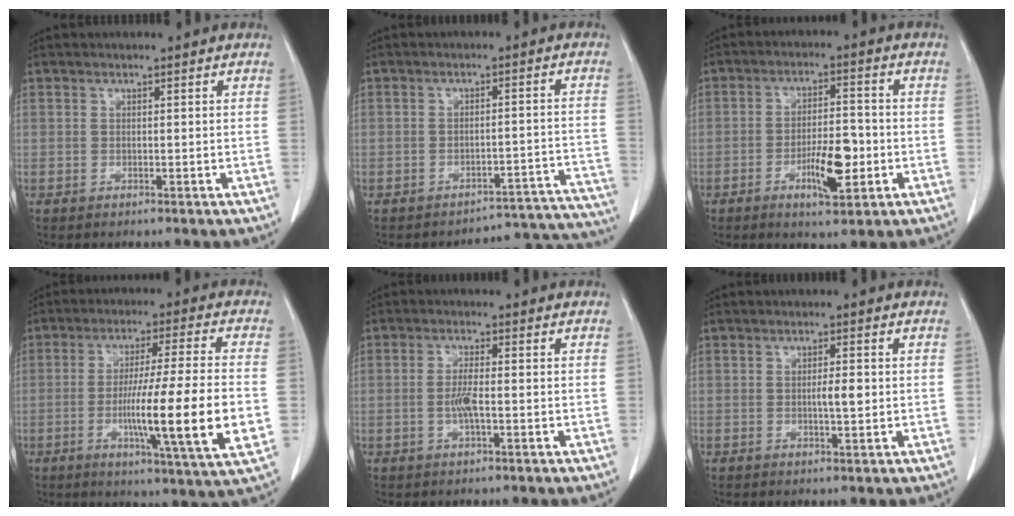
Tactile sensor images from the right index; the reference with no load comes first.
{"total": 12.2, "force": [-12.0, 2.1, -1.4], "torque": [0.048, 0.057, -0.136]}
{"total": 7.7, "force": [-2.6, 2.2, 6.9], "torque": [-0.121, 0.000, -0.040]}
{"total": 16.6, "force": [-3.3, -0.6, 16.3], "torque": [-0.264, -0.017, -0.058]}
{"total": 3.2, "force": [-0.7, 0.3, 3.1], "torque": [-0.069, -0.003, -0.014]}
{"total": 2.4, "force": [-0.1, 0.4, 2.3], "torque": [-0.042, 0.000, -0.003]}